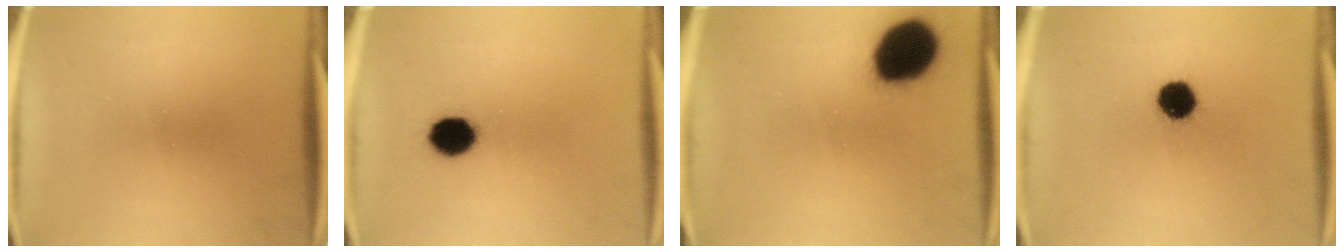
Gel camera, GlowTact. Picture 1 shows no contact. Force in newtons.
{"total": 8.0}
{"total": 17.7}
{"total": 8.3}